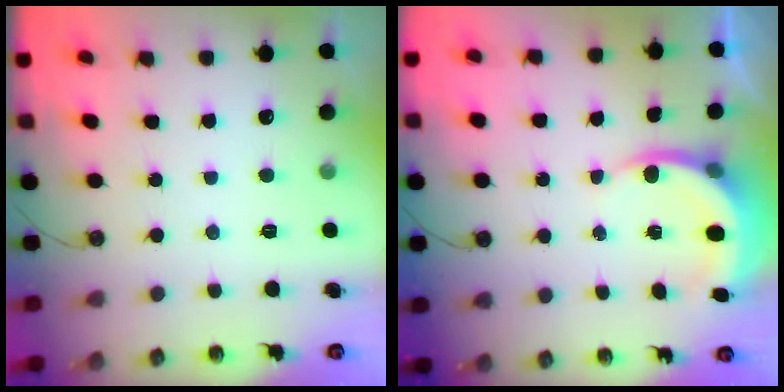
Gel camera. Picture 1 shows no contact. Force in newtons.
{"total": 4.9, "press": 4.9, "slide": 0.1}